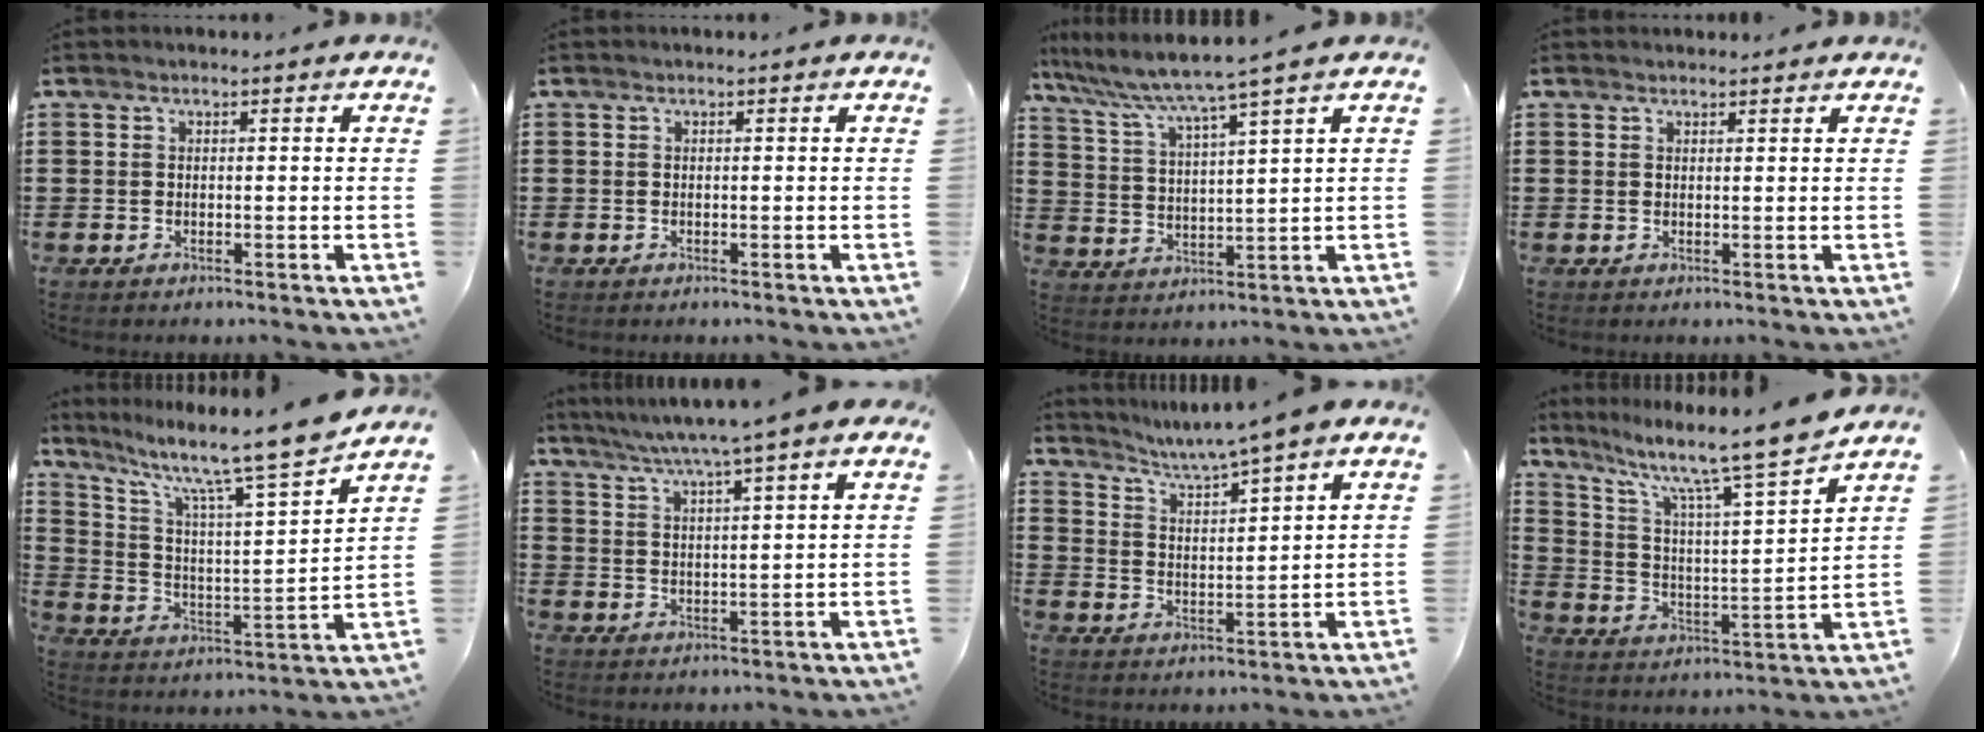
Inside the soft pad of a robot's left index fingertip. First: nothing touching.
{"total": 0.0}
{"total": 5.5, "force": [4.5, -0.9, 2.9], "torque": [-0.078, -0.035, 0.070]}
{"total": 1.0, "force": [1.0, 0.1, 0.2], "torque": [-0.005, -0.001, 0.020]}
{"total": 11.1, "force": [9.2, 0.2, 6.2], "torque": [-0.139, -0.070, 0.144]}
{"total": 5.5, "force": [4.4, -1.0, 3.1], "torque": [-0.074, -0.023, 0.073]}
{"total": 4.2, "force": [3.6, -1.3, 1.8], "torque": [-0.052, -0.029, 0.054]}
{"total": 9.8, "force": [7.9, 0.1, 5.8], "torque": [-0.136, -0.061, 0.122]}